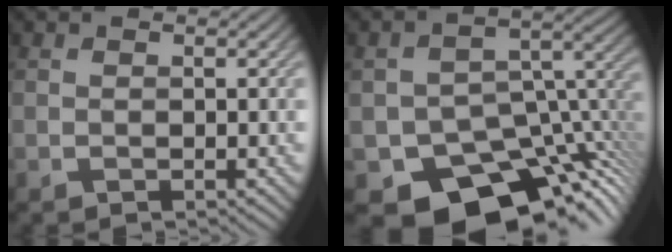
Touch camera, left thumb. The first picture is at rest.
{"total": 13.8, "force": [-8.7, 7.6, 7.5], "torque": [-0.107, -0.040, -0.119]}